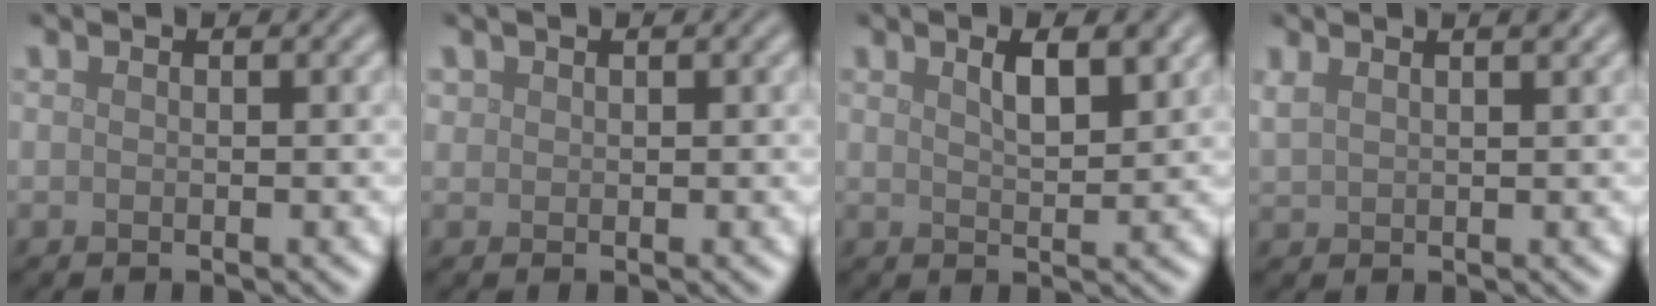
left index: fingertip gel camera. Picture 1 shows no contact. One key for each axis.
{"total": 0.8, "fx": 0.4, "fy": 0.6, "fz": 0.0, "tx": 0.003, "ty": -0.001, "tz": 0.010}
{"total": 3.0, "fx": 1.7, "fy": 0.9, "fz": 2.4, "tx": -0.039, "ty": 0.002, "tz": 0.030}
{"total": 3.1, "fx": 2.1, "fy": 1.2, "fz": 2.0, "tx": -0.031, "ty": 0.013, "tz": 0.025}